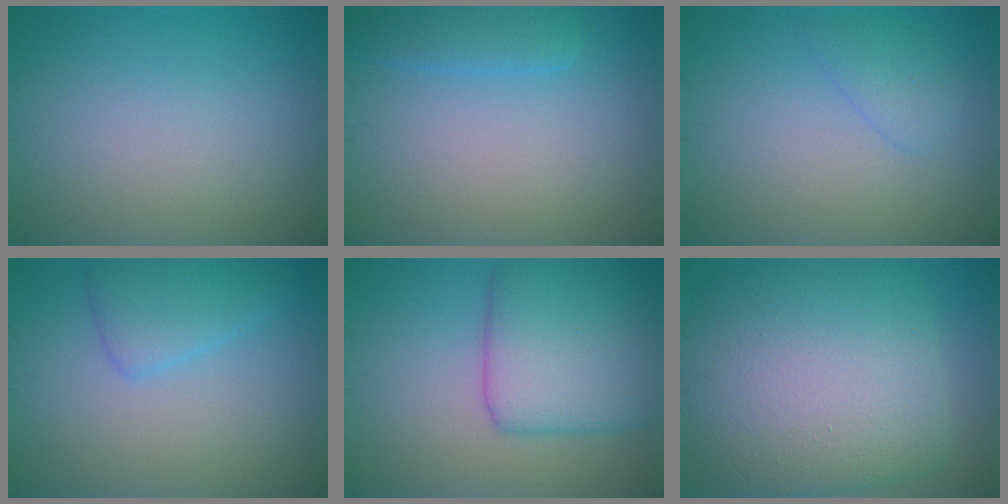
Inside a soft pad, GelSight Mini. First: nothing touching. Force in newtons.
{"total": 2.2, "press": 2.2, "slide": 0.1}
{"total": 1.6, "press": 1.6, "slide": 0.1}
{"total": 2.8, "press": 2.8, "slide": 0.2}
{"total": 7.3, "press": 7.3, "slide": 0.1}
{"total": 13.1, "press": 13.1, "slide": 0.3}